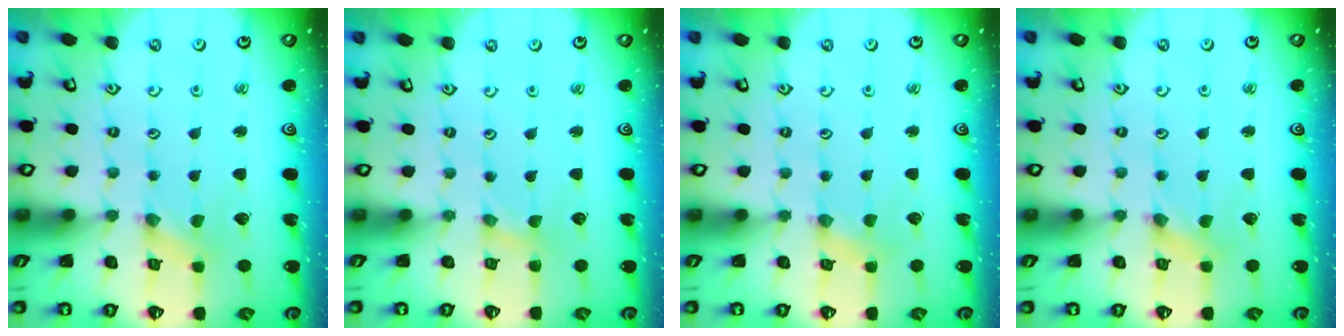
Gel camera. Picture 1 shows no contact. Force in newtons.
{"total": 0.0}
{"total": 2.1, "press": 2.1, "slide": 0.4}
{"total": 0.0}